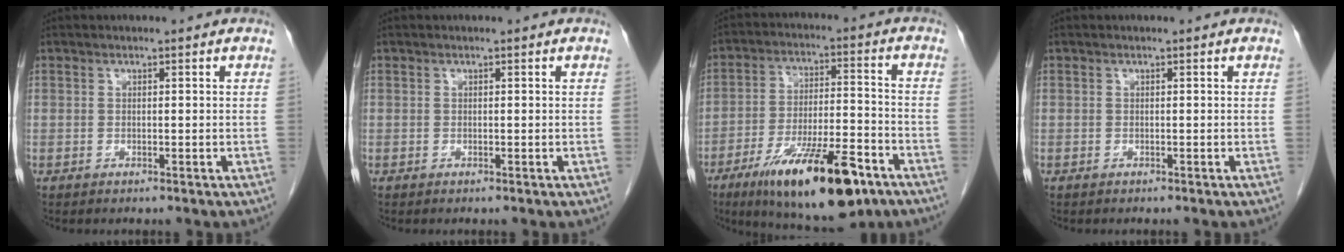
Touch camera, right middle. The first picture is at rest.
{"total": 0.0}
{"total": 18.6, "force": [-11.1, 4.3, 14.3], "torque": [-0.215, -0.019, -0.178]}
{"total": 0.0}